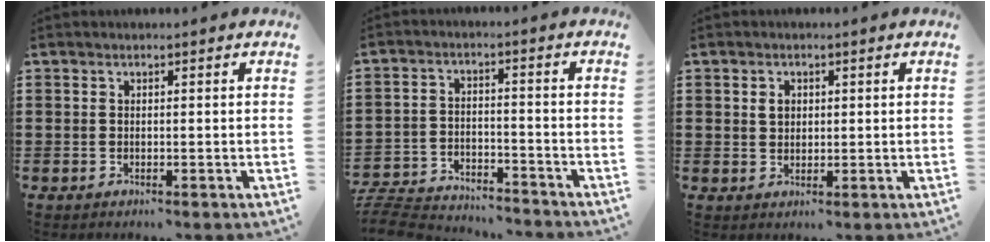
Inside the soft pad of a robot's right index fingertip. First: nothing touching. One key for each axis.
{"total": 6.3, "fx": -6.1, "fy": 0.7, "fz": 1.1, "tx": -0.033, "ty": 0.002, "tz": -0.124}
{"total": 1.8, "fx": 0.5, "fy": 1.5, "fz": 1.0, "tx": -0.023, "ty": 0.008, "tz": 0.010}